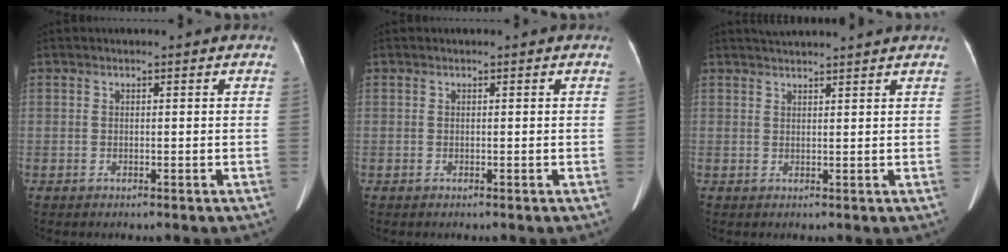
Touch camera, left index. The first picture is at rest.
{"total": 0.0}
{"total": 6.5, "force": [6.1, -0.6, 2.3], "torque": [-0.033, 0.031, 0.078]}